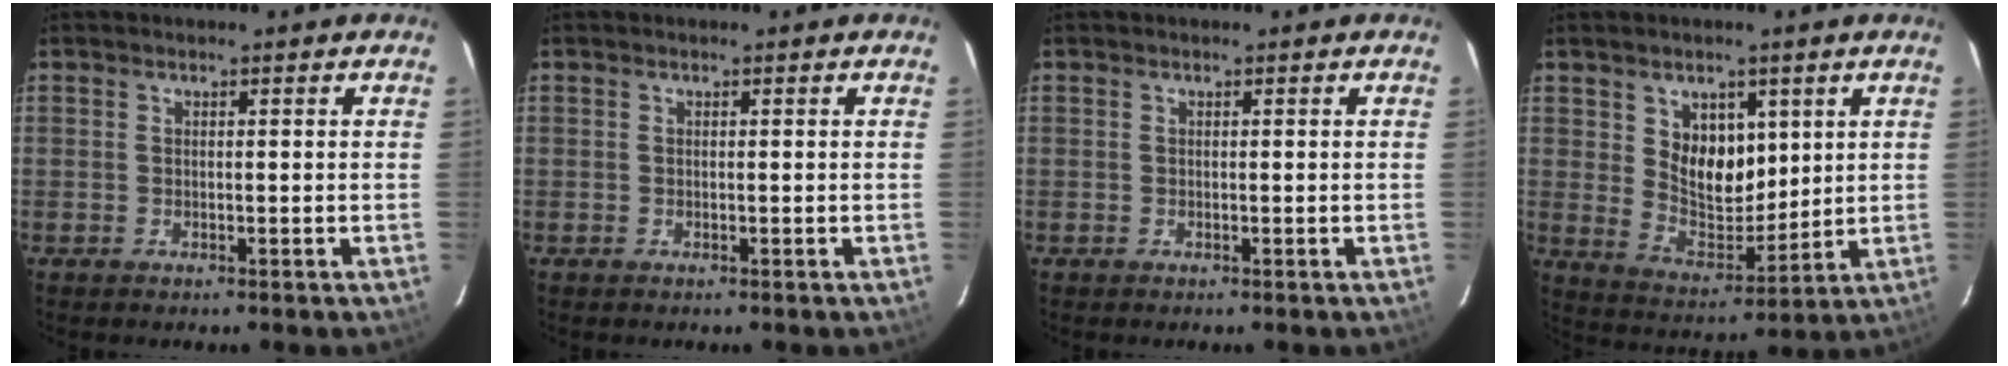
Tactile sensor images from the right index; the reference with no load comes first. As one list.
[{"total": 0.0}, {"total": 0.0}, {"total": 9.7, "force": [3.6, 6.8, 6.0], "torque": [-0.098, -0.003, 0.080]}]